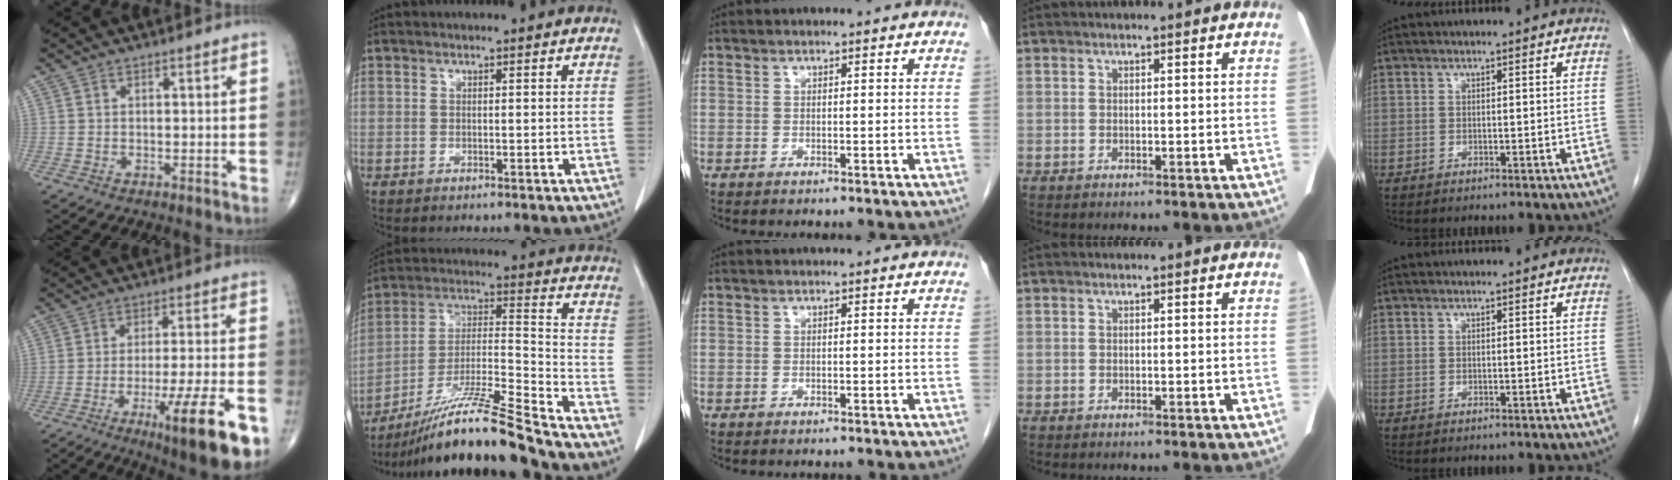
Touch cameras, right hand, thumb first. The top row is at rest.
{"thumb": {"total": 17.4, "force": [-7.8, 2.8, 15.2], "torque": [-0.211, 0.011, -0.112]}, "index": {"total": 17.7, "force": [-14.8, -1.0, 9.6], "torque": [-0.191, -0.015, -0.269]}}